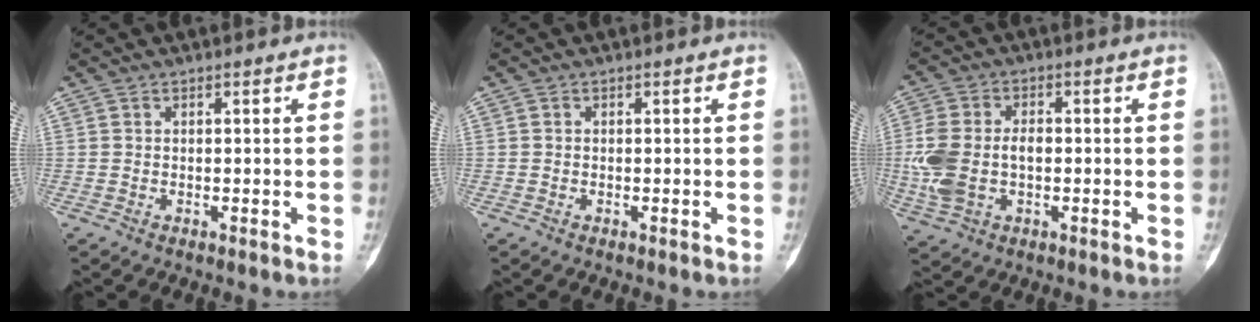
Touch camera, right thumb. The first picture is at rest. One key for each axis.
{"total": 0.0}
{"total": 10.8, "fx": -0.9, "fy": 7.0, "fz": 8.2, "tx": -0.185, "ty": 0.016, "tz": -0.013}